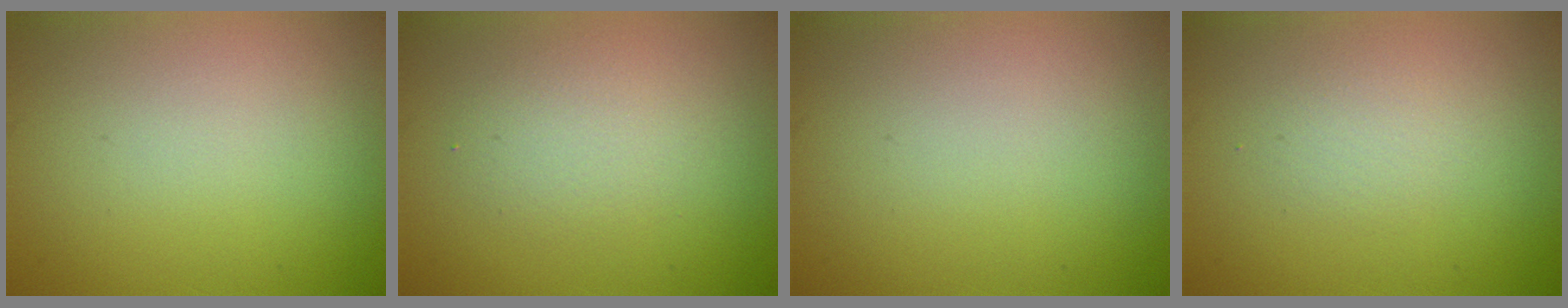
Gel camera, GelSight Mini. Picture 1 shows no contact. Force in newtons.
{"total": 2.2, "press": 2.2, "slide": 0.1}
{"total": 0.0}
{"total": 1.3, "press": 1.3, "slide": 0.0}